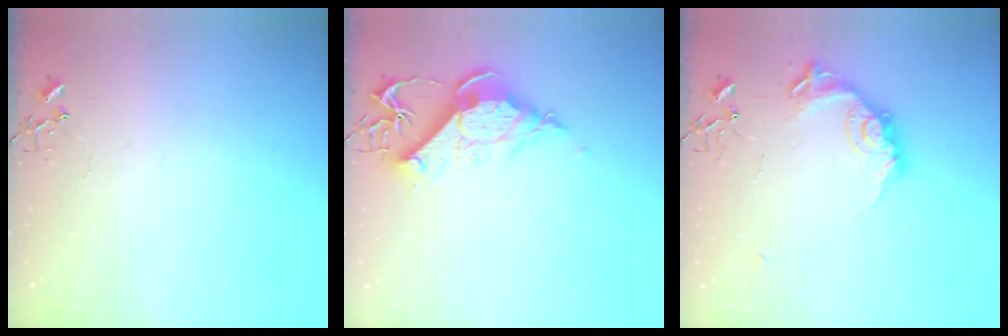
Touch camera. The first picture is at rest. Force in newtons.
{"total": 12.9, "press": 12.8, "slide": 1.5}
{"total": 15.0, "press": 15.0, "slide": 0.7}